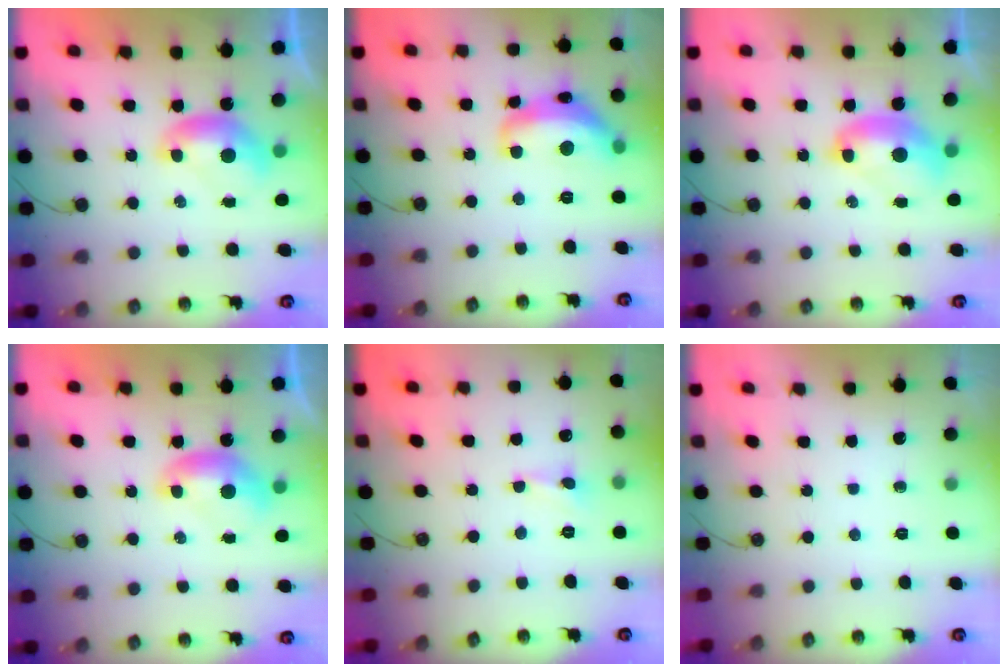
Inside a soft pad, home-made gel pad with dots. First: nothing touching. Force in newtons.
{"total": 7.9, "press": 7.8, "slide": 0.6}
{"total": 3.3, "press": 3.3, "slide": 0.2}
{"total": 0.0}
{"total": 0.6, "press": 0.5, "slide": 0.2}
{"total": 0.0}